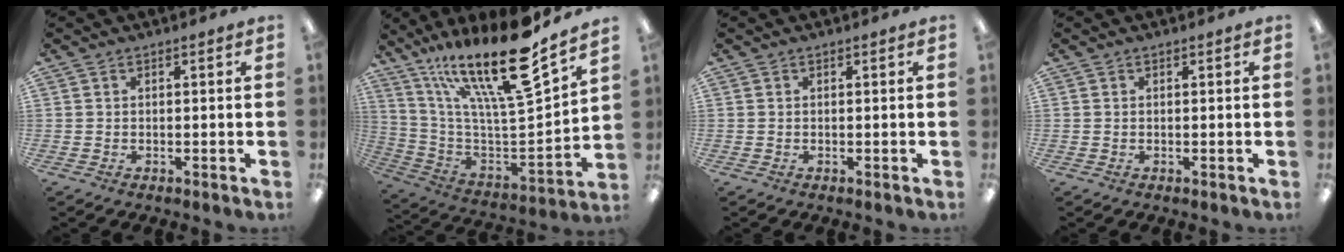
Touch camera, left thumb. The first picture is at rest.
{"total": 23.4, "force": [16.3, 4.9, 16.0], "torque": [-0.268, -0.116, 0.267]}
{"total": 0.0}
{"total": 0.0}